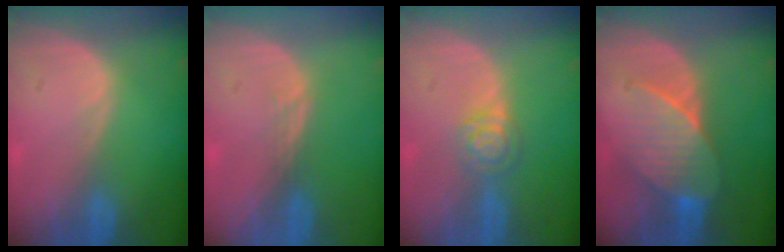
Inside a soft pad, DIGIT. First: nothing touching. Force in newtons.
{"total": 1.1, "press": 0.9, "slide": 0.7}
{"total": 4.1, "press": 3.6, "slide": 1.8}
{"total": 7.3, "press": 7.1, "slide": 1.6}